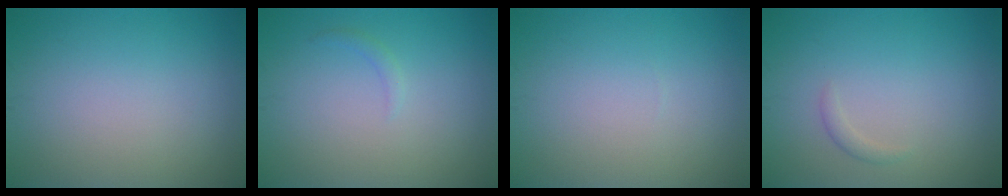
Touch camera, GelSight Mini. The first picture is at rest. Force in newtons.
{"total": 0.7, "press": 0.7, "slide": 0.1}
{"total": 0.0}
{"total": 0.8, "press": 0.8, "slide": 0.1}